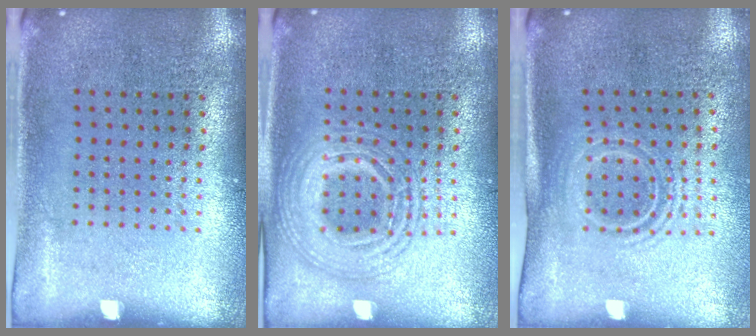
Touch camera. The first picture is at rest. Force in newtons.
{"total": 2.6, "press": 2.6, "slide": 0.3}
{"total": 1.6, "press": 1.2, "slide": 1.0}